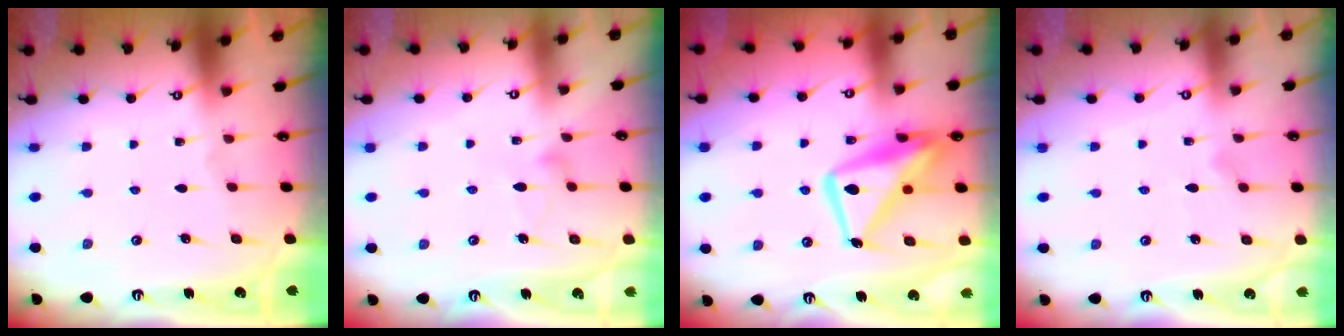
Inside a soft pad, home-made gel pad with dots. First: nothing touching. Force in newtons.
{"total": 8.4, "press": 8.4, "slide": 0.5}
{"total": 15.8, "press": 15.7, "slide": 1.6}
{"total": 7.5, "press": 7.5, "slide": 0.4}